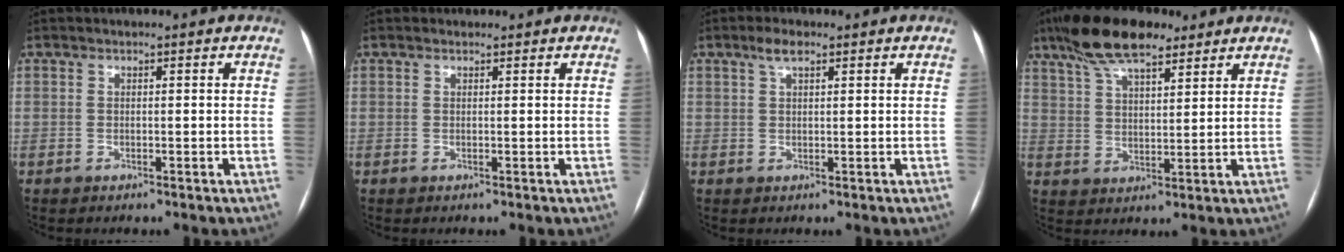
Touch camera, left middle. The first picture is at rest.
{"total": 0.6, "force": [0.5, 0.3, -0.1], "torque": [-0.007, 0.005, 0.008]}
{"total": 2.4, "force": [1.6, 0.7, 1.7], "torque": [-0.038, 0.008, 0.032]}
{"total": 11.9, "force": [8.8, 3.6, 7.1], "torque": [-0.140, 0.025, 0.158]}